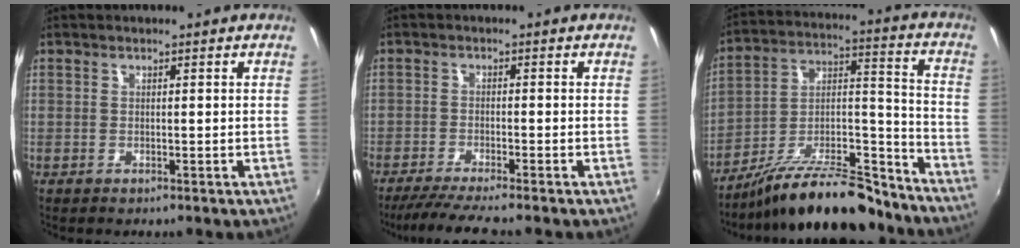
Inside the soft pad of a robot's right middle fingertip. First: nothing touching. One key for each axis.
{"total": 7.1, "fx": -6.2, "fy": -0.6, "fz": 3.4, "tx": -0.084, "ty": -0.023, "tz": -0.105}
{"total": 21.2, "fx": -17.5, "fy": 5.8, "fz": 10.5, "tx": -0.175, "ty": 0.021, "tz": -0.268}